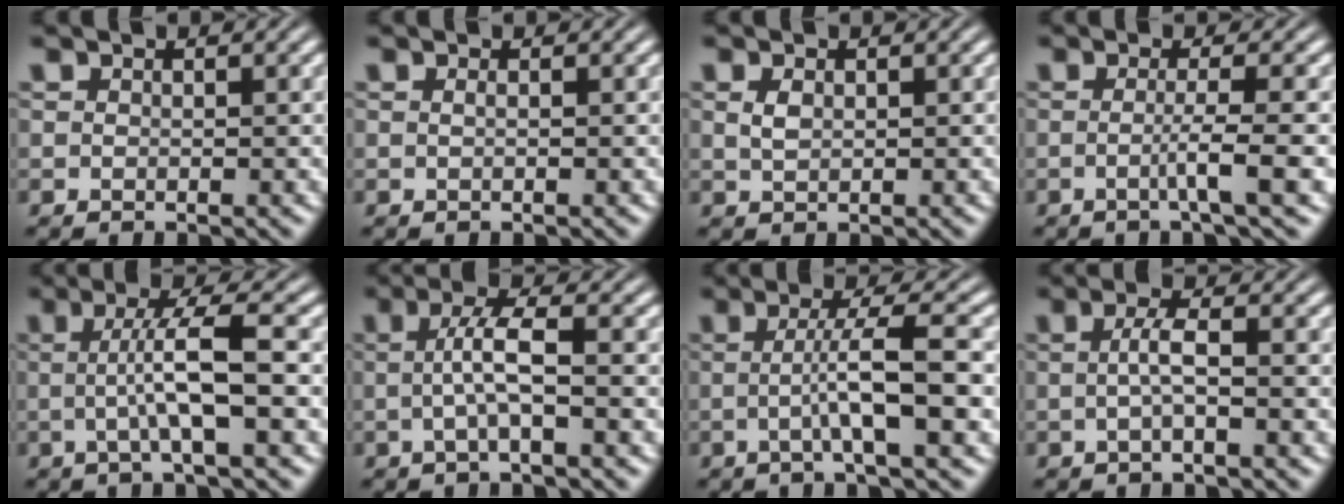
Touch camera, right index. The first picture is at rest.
{"total": 0.5, "force": [-0.2, -0.4, 0.2], "torque": [-0.002, -0.002, -0.001]}
{"total": 0.8, "force": [0.3, -0.4, 0.6], "torque": [-0.008, -0.008, 0.019]}
{"total": 3.1, "force": [-1.1, -1.1, 2.7], "torque": [-0.044, -0.006, -0.016]}
{"total": 4.0, "force": [0.0, -0.5, 4.0], "torque": [-0.066, 0.001, 0.003]}
{"total": 2.8, "force": [-0.3, -0.3, 2.8], "torque": [-0.052, 0.005, -0.005]}
{"total": 3.7, "force": [-0.7, -0.8, 3.6], "torque": [-0.057, -0.004, -0.009]}
{"total": 2.1, "force": [-0.5, -0.7, 1.9], "torque": [-0.036, 0.001, -0.006]}